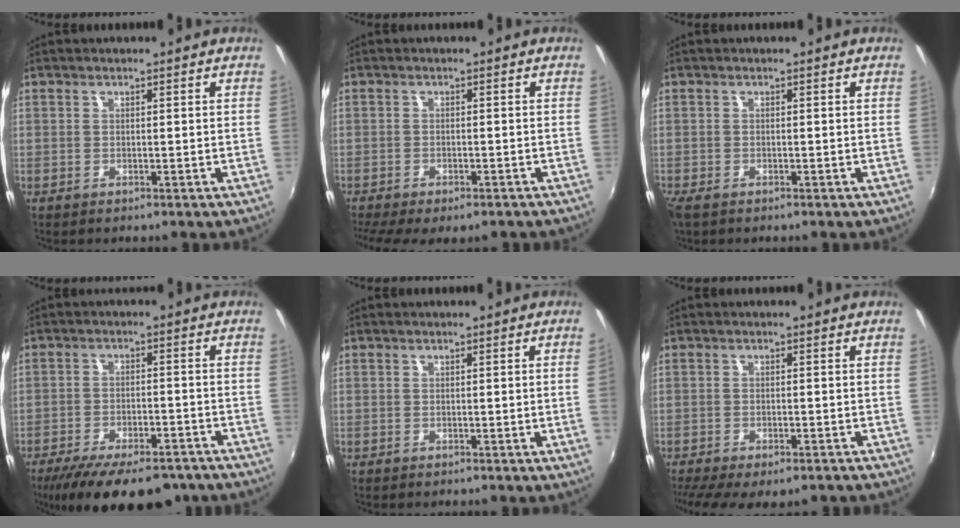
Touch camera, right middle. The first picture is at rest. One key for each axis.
{"total": 8.2, "fx": -6.3, "fy": 2.5, "fz": 4.6, "tx": -0.107, "ty": -0.038, "tz": -0.098}
{"total": 2.0, "fx": -1.4, "fy": 0.9, "fz": 1.0, "tx": -0.021, "ty": -0.009, "tz": -0.026}
{"total": 18.3, "fx": -13.8, "fy": 6.7, "fz": 10.0, "tx": -0.198, "ty": -0.036, "tz": -0.199}
{"total": 0.9, "fx": 0.0, "fy": -0.5, "fz": 0.7, "tx": -0.007, "ty": -0.004, "tz": -0.001}
{"total": 9.8, "fx": -7.3, "fy": 3.1, "fz": 5.7, "tx": -0.126, "ty": -0.043, "tz": -0.114}